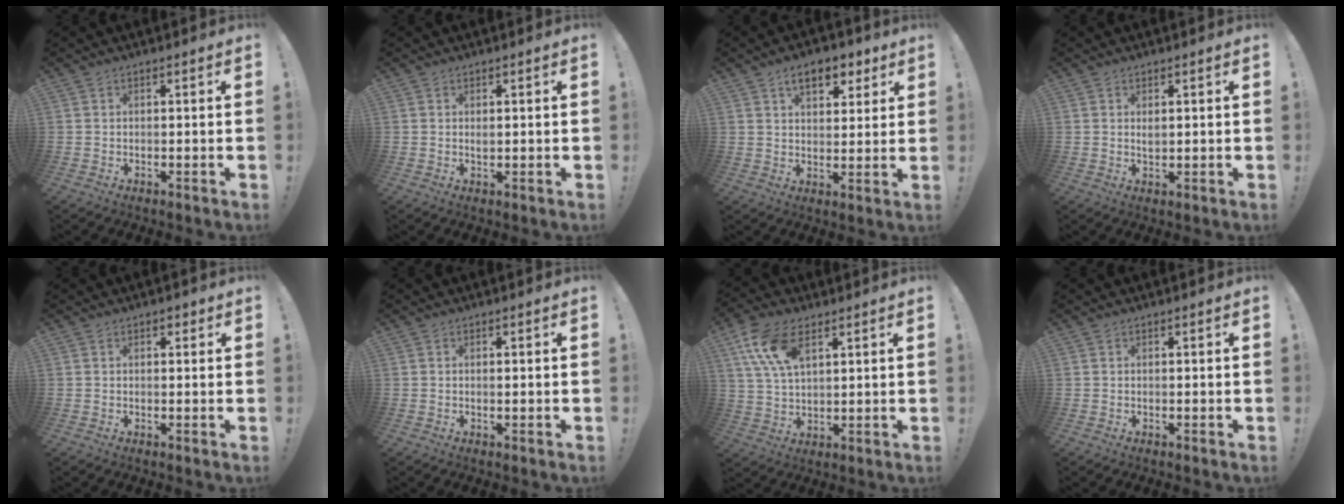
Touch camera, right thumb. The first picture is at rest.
{"total": 0.9, "force": [0.2, 0.5, 0.7], "torque": [-0.009, -0.001, 0.003]}
{"total": 9.2, "force": [5.2, 5.2, 5.5], "torque": [-0.067, -0.019, 0.091]}
{"total": 1.6, "force": [0.7, 0.9, 1.1], "torque": [-0.011, -0.004, 0.009]}
{"total": 1.1, "force": [0.5, 0.9, 0.4], "torque": [0.005, -0.002, 0.006]}
{"total": 0.5, "force": [0.3, 0.0, 0.4], "torque": [-0.002, -0.003, 0.003]}
{"total": 13.1, "force": [6.5, 7.2, 8.8], "torque": [-0.164, -0.016, 0.122]}
{"total": 0.0}